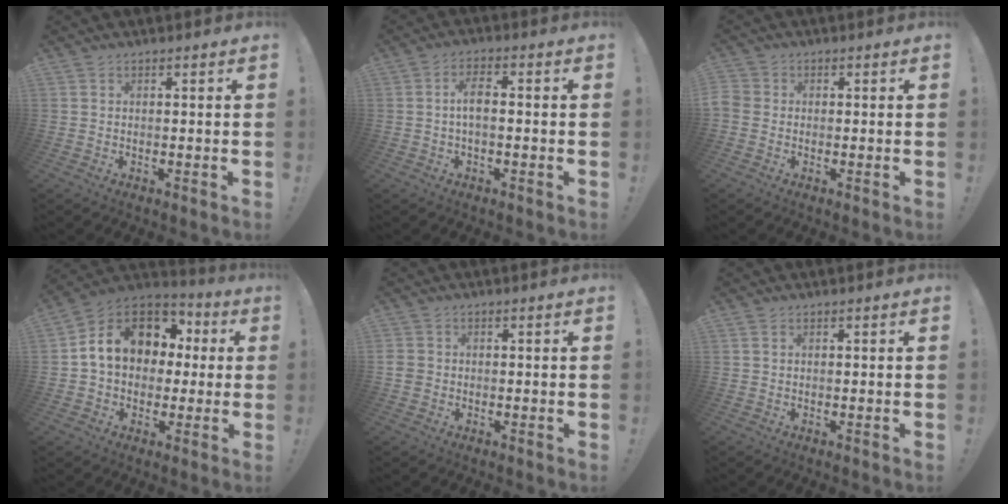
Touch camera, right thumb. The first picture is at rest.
{"total": 5.3, "force": [0.0, 2.0, 4.9], "torque": [-0.087, 0.002, -0.001]}
{"total": 2.6, "force": [-0.7, 2.2, 1.1], "torque": [-0.028, 0.006, -0.014]}
{"total": 15.9, "force": [3.8, 12.4, 9.2], "torque": [-0.140, 0.002, 0.079]}
{"total": 2.4, "force": [-0.5, 2.1, 0.9], "torque": [-0.016, 0.008, -0.007]}
{"total": 0.6, "force": [0.3, 0.4, 0.2], "torque": [-0.006, 0.001, 0.006]}